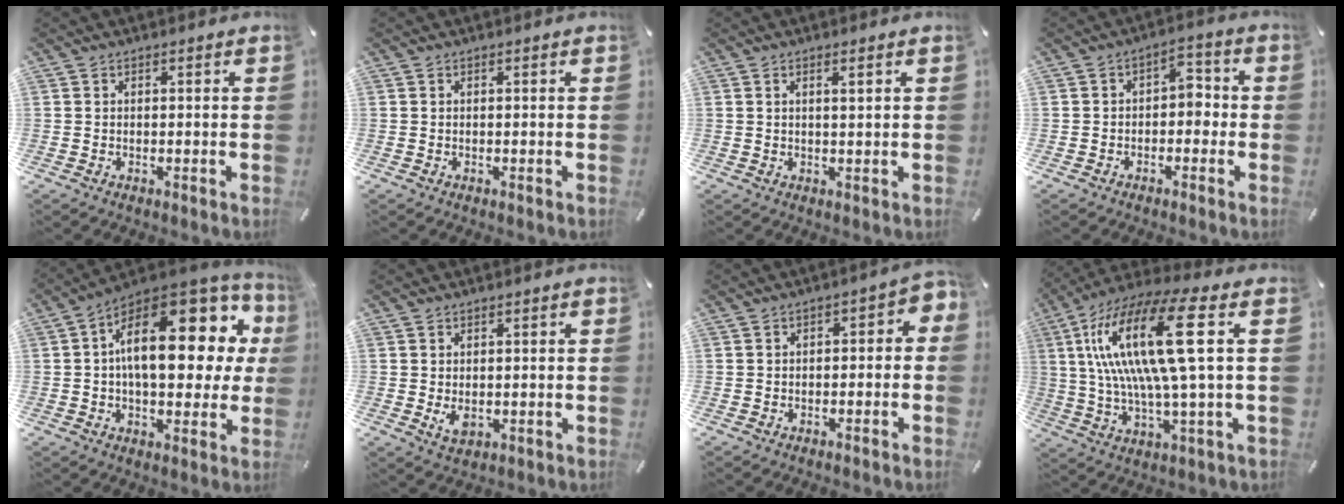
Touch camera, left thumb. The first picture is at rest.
{"total": 0.0}
{"total": 2.0, "force": [0.7, 0.1, 1.8], "torque": [-0.037, -0.001, 0.011]}
{"total": 4.0, "force": [-1.8, 2.8, 2.3], "torque": [-0.037, 0.014, -0.039]}
{"total": 23.0, "force": [5.6, 12.4, 18.6], "torque": [-0.268, -0.045, 0.094]}
{"total": 3.0, "force": [-0.6, 2.0, 2.2], "torque": [-0.046, -0.006, -0.014]}
{"total": 3.4, "force": [-1.6, 1.9, 2.3], "torque": [-0.036, 0.011, -0.034]}
{"total": 21.0, "force": [4.4, 4.6, 20.1], "torque": [-0.430, -0.015, 0.051]}